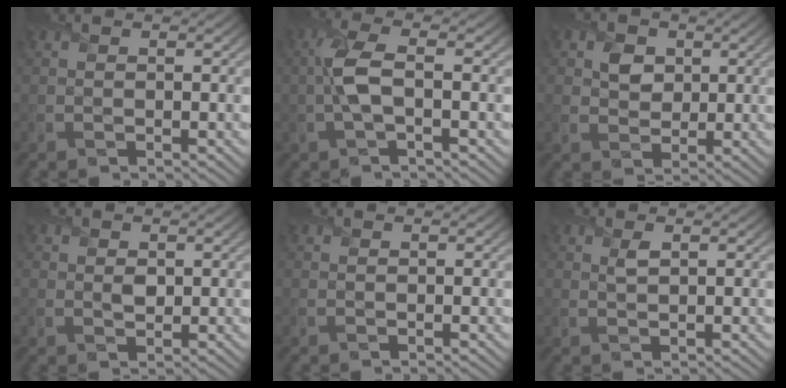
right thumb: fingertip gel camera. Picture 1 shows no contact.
{"total": 4.7, "force": [-0.3, 1.6, 4.4], "torque": [-0.110, 0.007, -0.015]}
{"total": 3.7, "force": [1.0, 3.1, 1.7], "torque": [-0.038, -0.005, 0.009]}
{"total": 1.6, "force": [0.4, 1.2, 0.9], "torque": [-0.019, -0.008, 0.007]}
{"total": 0.0}
{"total": 1.3, "force": [0.6, 0.6, 0.9], "torque": [-0.024, -0.003, 0.011]}